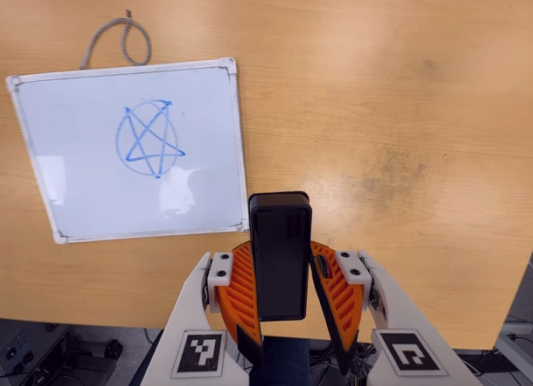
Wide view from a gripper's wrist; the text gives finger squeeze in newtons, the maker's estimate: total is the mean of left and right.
{"total": 5.2, "left": 4.9, "right": 5.4}